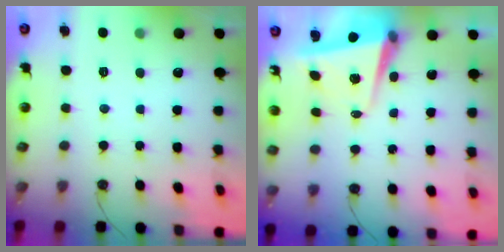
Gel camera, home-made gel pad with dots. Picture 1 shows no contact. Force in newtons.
{"total": 6.1, "press": 6.0, "slide": 1.1}